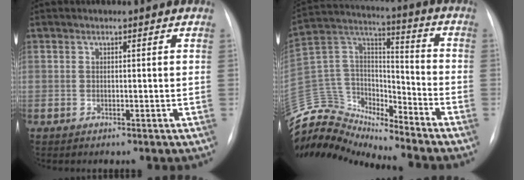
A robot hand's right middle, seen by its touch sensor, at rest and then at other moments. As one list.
[{"total": 16.6, "force": [-16.2, 2.8, 2.0], "torque": [-0.047, 0.068, -0.297]}]